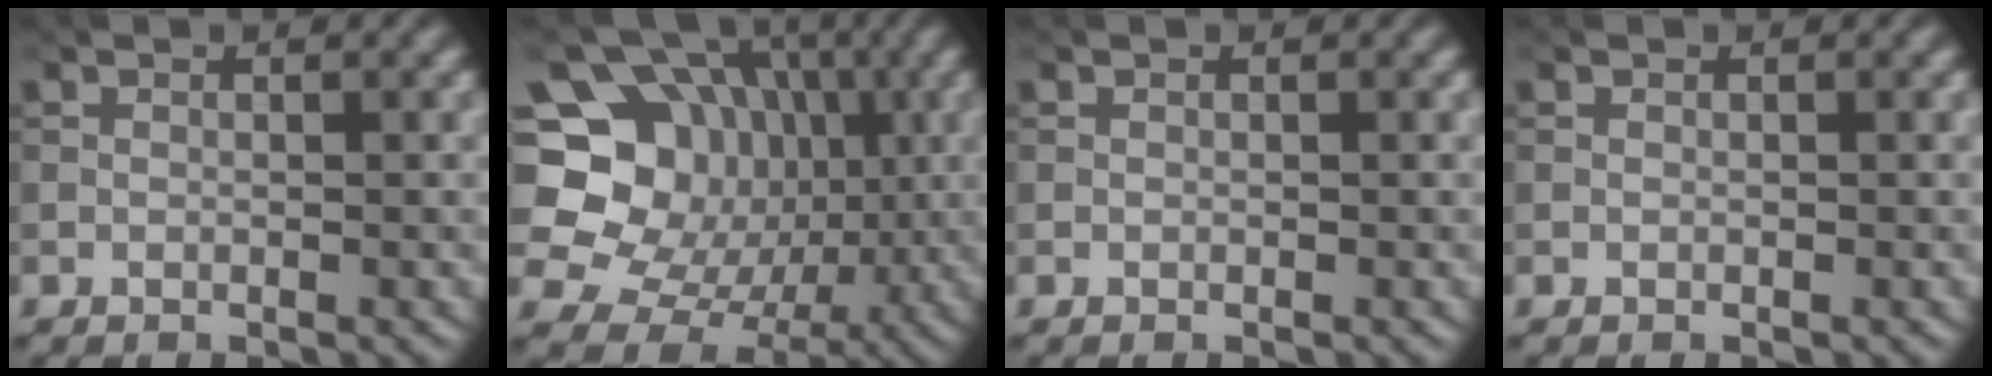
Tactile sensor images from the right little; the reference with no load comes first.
{"total": 16.2, "force": [1.0, 14.6, 6.9], "torque": [-0.155, 0.037, 0.012]}
{"total": 0.0}
{"total": 0.0}